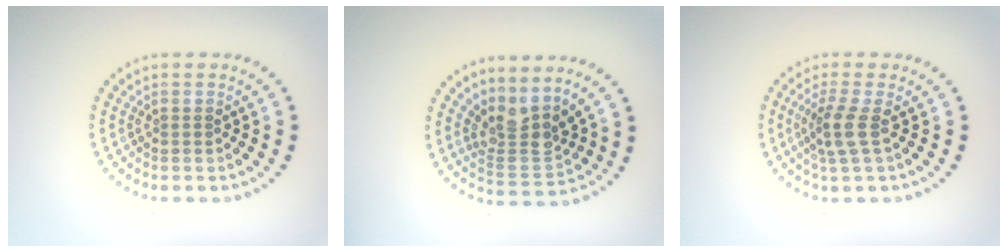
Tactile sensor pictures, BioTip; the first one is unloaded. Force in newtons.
{"total": 3.5, "press": 2.7, "slide": 2.2}
{"total": 2.7, "press": 2.1, "slide": 1.7}